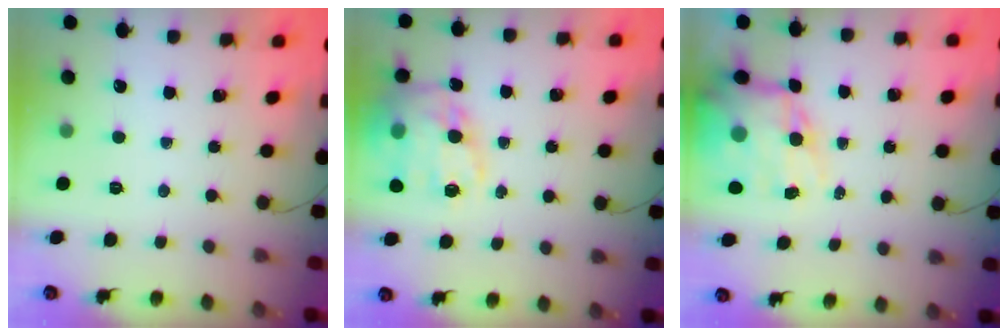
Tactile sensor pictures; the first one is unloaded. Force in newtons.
{"total": 20.5, "press": 20.2, "slide": 3.4}
{"total": 15.5, "press": 15.1, "slide": 3.8}